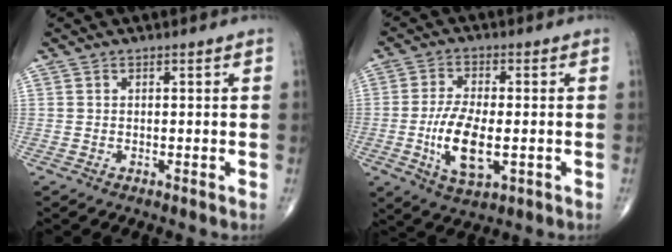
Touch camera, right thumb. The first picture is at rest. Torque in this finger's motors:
{"motor_torque": [0.96, 1.93, 1.29, 0.13, 0.34]}